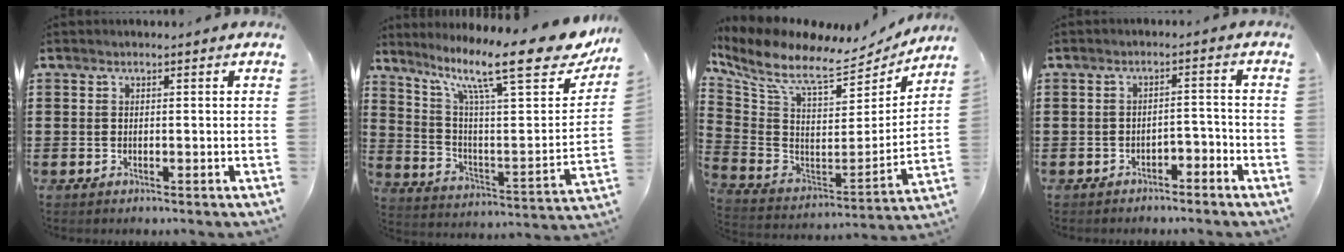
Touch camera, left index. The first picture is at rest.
{"total": 16.2, "force": [11.3, 2.7, 11.3], "torque": [-0.215, -0.072, 0.175]}
{"total": 9.5, "force": [7.3, 2.6, 5.5], "torque": [-0.138, -0.055, 0.124]}
{"total": 3.0, "force": [-2.8, 0.7, 0.6], "torque": [-0.015, 0.003, -0.060]}